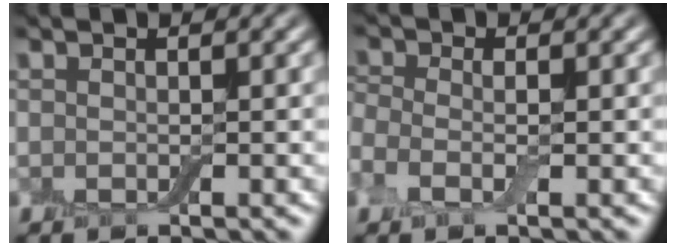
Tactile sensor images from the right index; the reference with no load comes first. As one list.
[{"total": 2.0, "force": [-0.4, 1.1, 1.7], "torque": [-0.042, 0.006, -0.021]}]